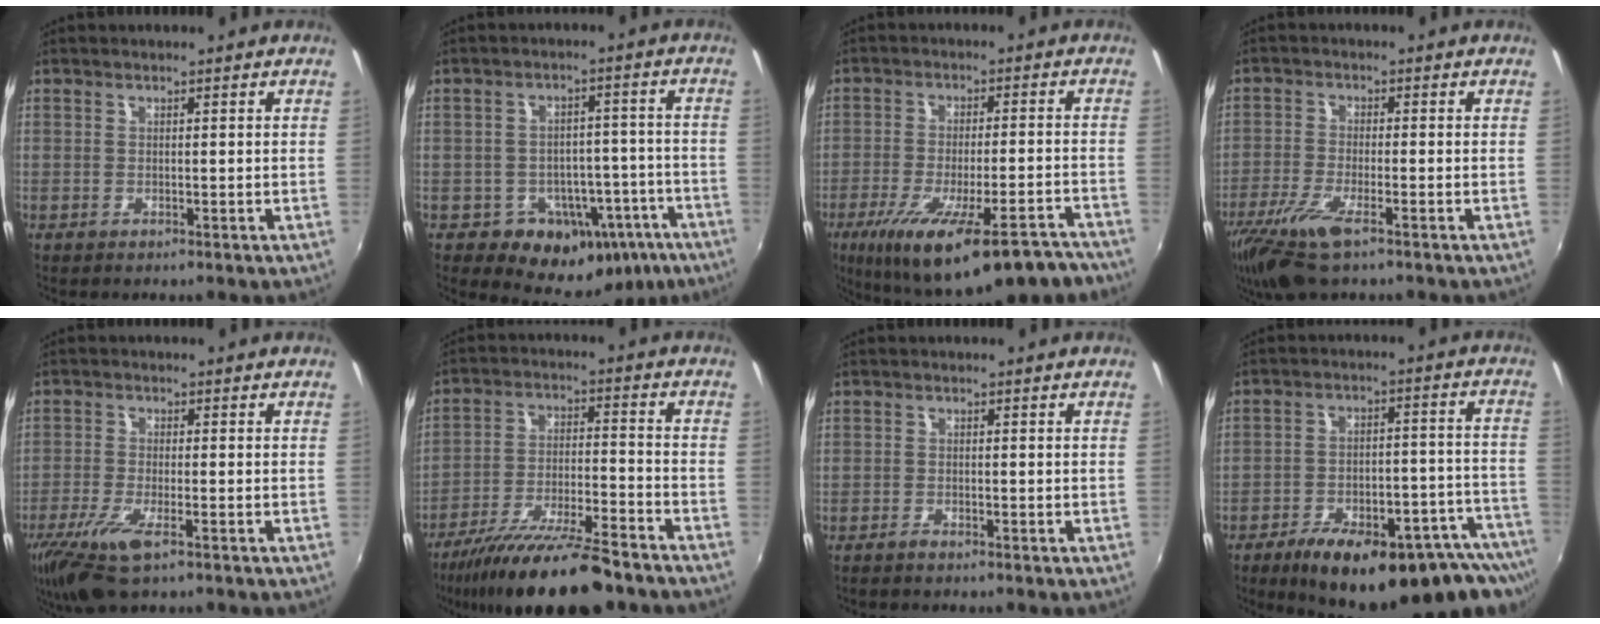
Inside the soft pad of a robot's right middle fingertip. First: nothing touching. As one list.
[{"total": 14.3, "force": [-7.7, 10.6, 5.7], "torque": [-0.088, 0.034, -0.067]}, {"total": 21.9, "force": [-15.5, 5.3, 14.6], "torque": [-0.244, -0.056, -0.216]}, {"total": 9.7, "force": [-6.4, 2.3, 7.0], "torque": [-0.161, -0.033, -0.125]}, {"total": 9.3, "force": [-5.8, 2.4, 6.9], "torque": [-0.159, -0.033, -0.110]}, {"total": 18.8, "force": [-15.2, 3.4, 10.6], "torque": [-0.201, -0.034, -0.244]}, {"total": 1.3, "force": [-1.2, 0.2, 0.4], "torque": [-0.013, -0.004, -0.026]}, {"total": 24.3, "force": [-17.7, 6.4, 15.4], "torque": [-0.220, -0.026, -0.234]}]